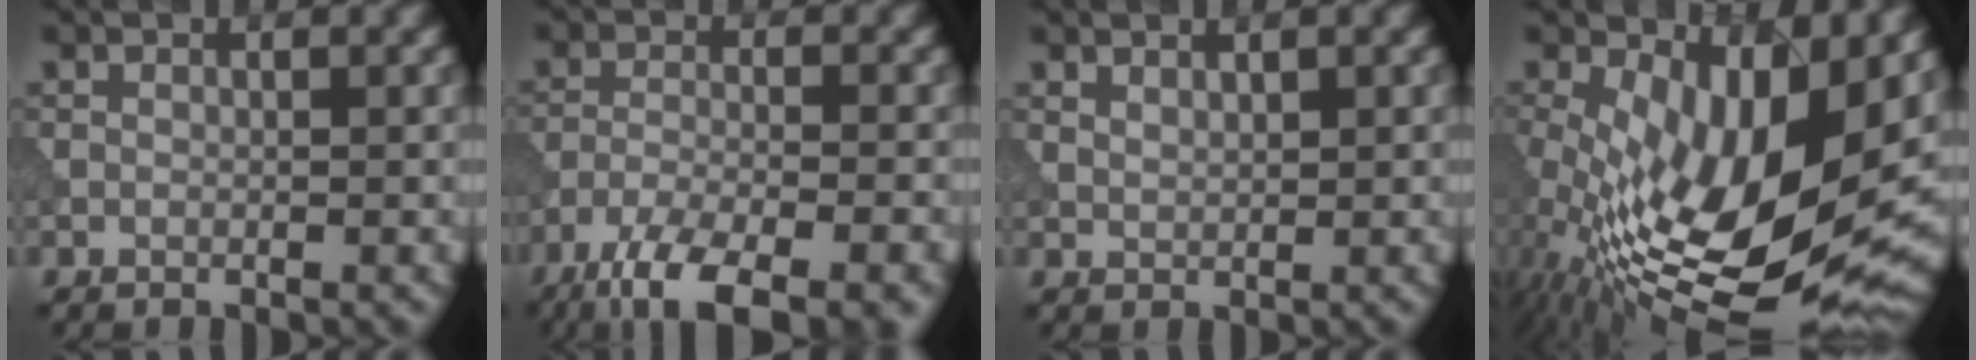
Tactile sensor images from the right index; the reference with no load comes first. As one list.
[{"total": 9.0, "force": [-6.6, 2.4, 5.6], "torque": [-0.106, -0.020, -0.119]}, {"total": 1.2, "force": [1.1, 0.4, 0.2], "torque": [-0.009, 0.000, 0.023]}, {"total": 14.3, "force": [1.5, 6.9, 12.5], "torque": [-0.205, -0.025, 0.031]}]